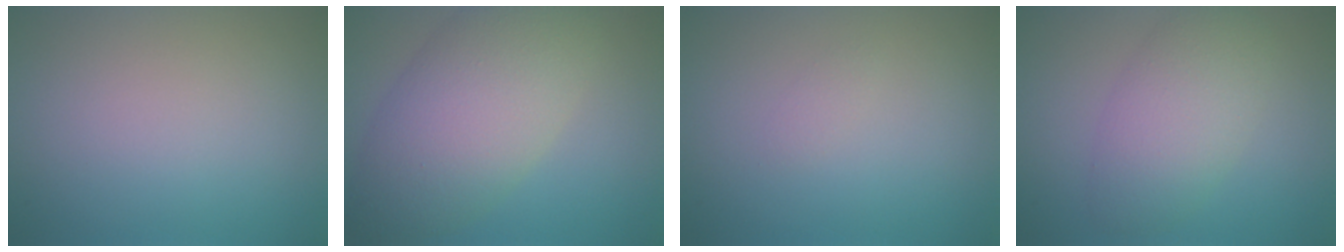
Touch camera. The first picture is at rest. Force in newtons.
{"total": 9.0, "press": 9.0, "slide": 0.3}
{"total": 0.5, "press": 0.5, "slide": 0.0}
{"total": 5.1, "press": 5.1, "slide": 0.2}